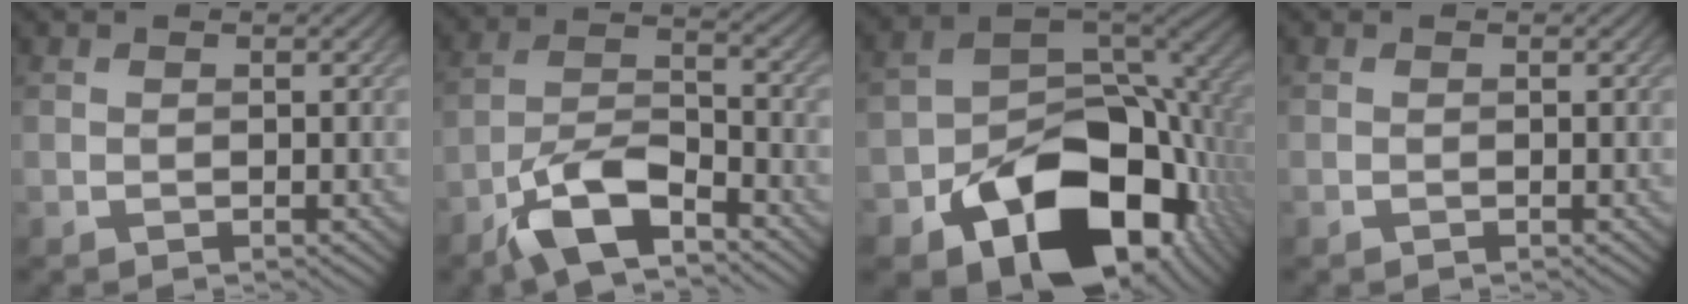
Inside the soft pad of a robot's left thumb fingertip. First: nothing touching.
{"total": 9.3, "force": [-6.4, 3.2, 6.0], "torque": [-0.109, 0.000, -0.139]}
{"total": 17.9, "force": [-7.7, 11.9, 10.9], "torque": [-0.155, -0.038, -0.114]}
{"total": 0.0}